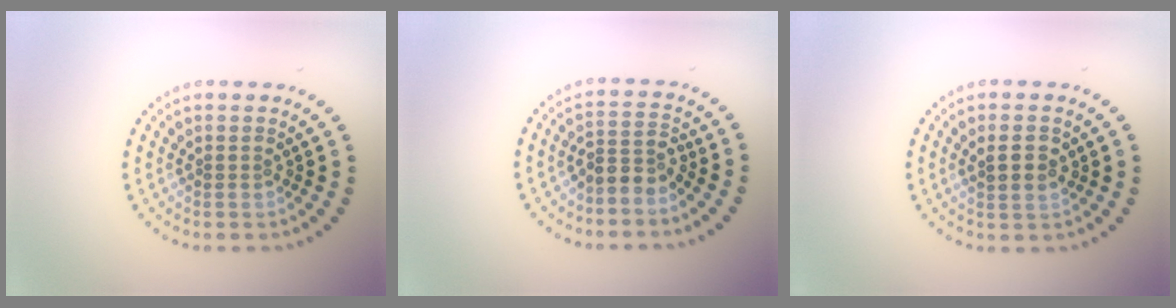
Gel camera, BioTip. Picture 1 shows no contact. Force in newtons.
{"total": 2.4, "press": 1.8, "slide": 1.6}
{"total": 2.4, "press": 2.3, "slide": 0.6}